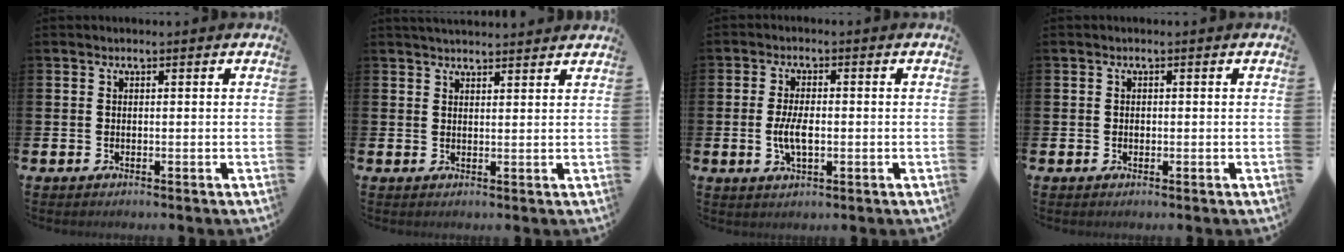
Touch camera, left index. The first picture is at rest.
{"total": 2.8, "force": [2.7, 0.3, 0.3], "torque": [-0.005, -0.012, 0.049]}
{"total": 4.5, "force": [-0.4, 1.9, 4.1], "torque": [-0.074, -0.002, -0.011]}
{"total": 0.5, "force": [0.0, 0.5, 0.2], "torque": [0.001, 0.001, -0.003]}